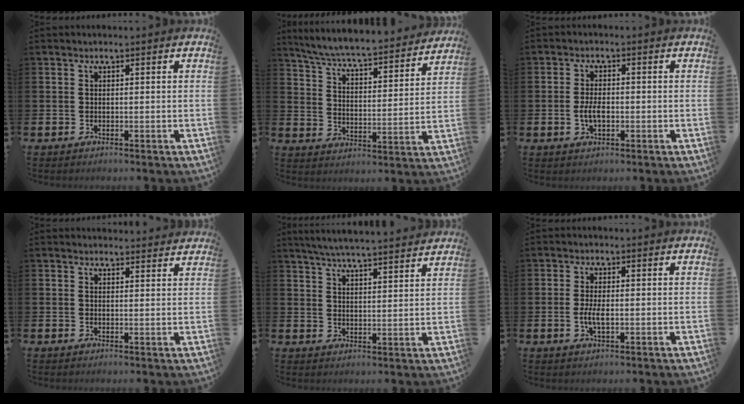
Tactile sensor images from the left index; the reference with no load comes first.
{"total": 6.9, "force": [6.6, 0.3, 2.1], "torque": [-0.073, -0.052, 0.112]}
{"total": 3.2, "force": [-0.5, 1.6, 2.7], "torque": [-0.036, -0.003, -0.011]}
{"total": 1.9, "force": [1.9, 0.3, -0.1], "torque": [0.014, -0.013, 0.032]}
{"total": 5.6, "force": [5.5, -0.2, 1.2], "torque": [-0.040, -0.029, 0.097]}
{"total": 2.9, "force": [-0.4, 1.1, 2.7], "torque": [-0.041, -0.002, -0.009]}